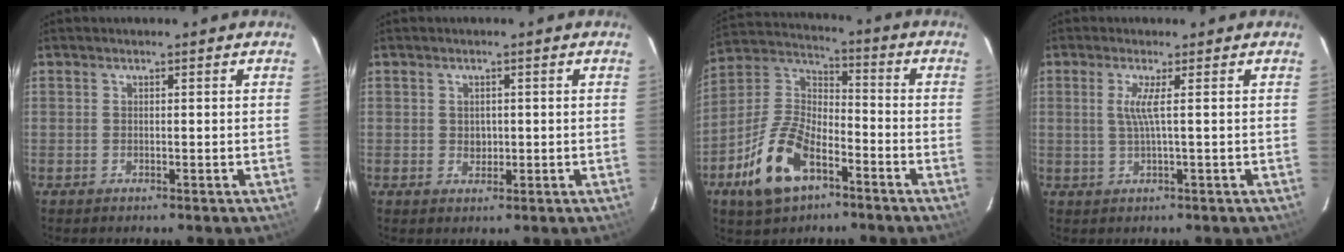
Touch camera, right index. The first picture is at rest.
{"total": 1.9, "force": [0.1, 1.7, 0.8], "torque": [-0.011, 0.003, 0.003]}
{"total": 15.3, "force": [-7.8, 8.0, 10.4], "torque": [-0.227, 0.010, -0.143]}
{"total": 3.0, "force": [0.5, -0.8, 2.8], "torque": [-0.051, -0.001, 0.012]}